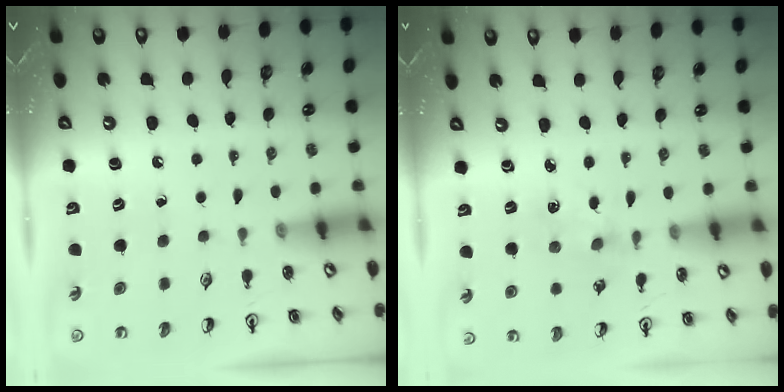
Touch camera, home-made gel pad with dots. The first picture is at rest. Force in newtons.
{"total": 1.9, "press": 1.9, "slide": 0.3}